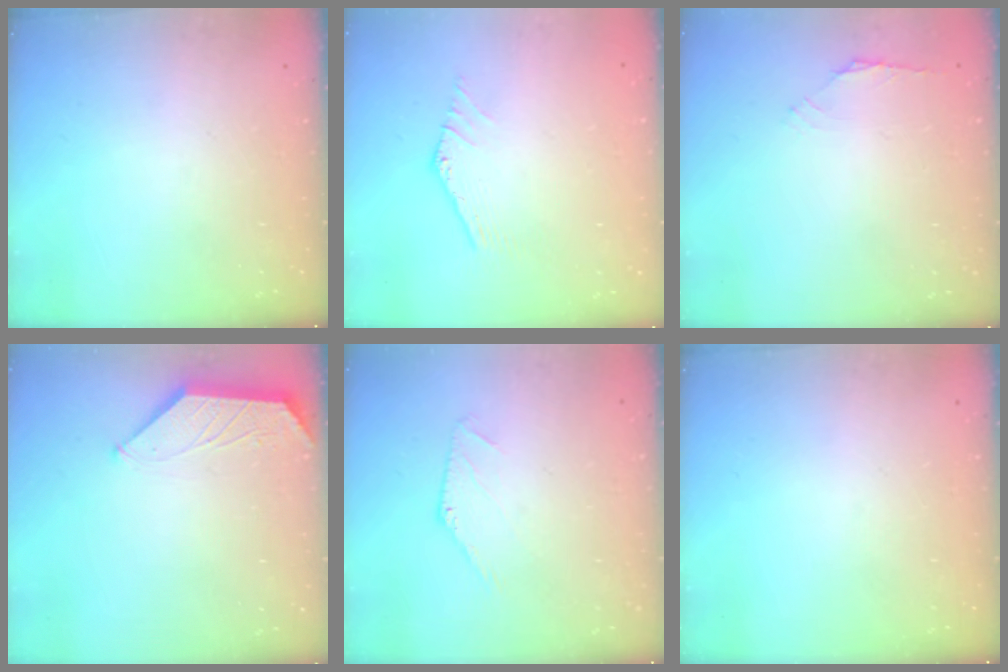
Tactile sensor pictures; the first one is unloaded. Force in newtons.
{"total": 0.7, "press": 0.6, "slide": 0.3}
{"total": 1.6, "press": 1.5, "slide": 0.6}
{"total": 0.8, "press": 0.7, "slide": 0.1}
{"total": 0.0}
{"total": 0.0}